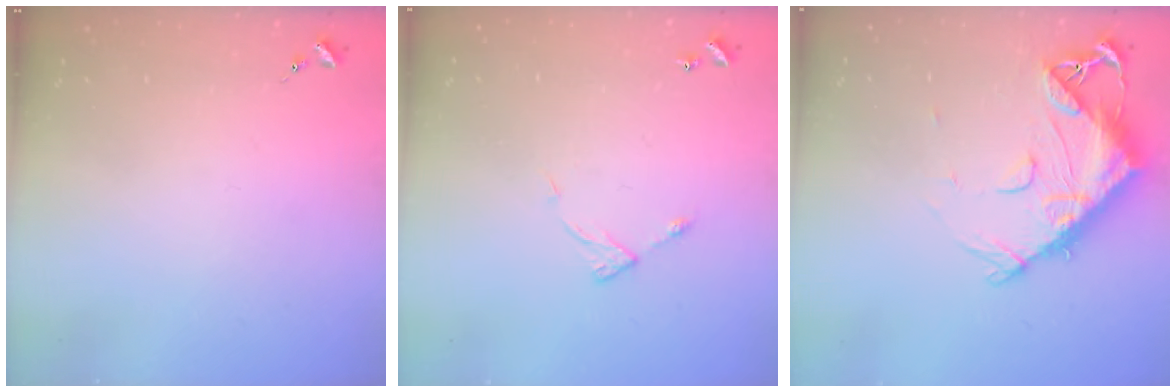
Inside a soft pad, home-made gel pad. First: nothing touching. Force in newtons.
{"total": 5.4, "press": 5.4, "slide": 0.4}
{"total": 13.6, "press": 13.5, "slide": 1.4}